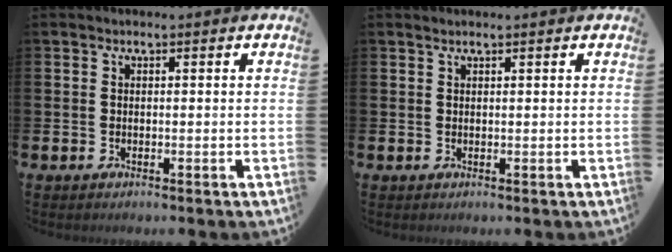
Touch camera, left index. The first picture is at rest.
{"total": 0.7, "force": [0.7, -0.1, 0.2], "torque": [-0.004, 0.000, 0.012]}